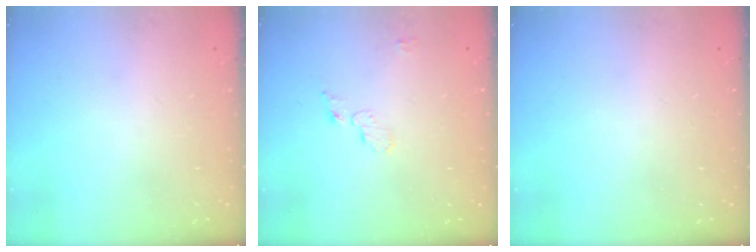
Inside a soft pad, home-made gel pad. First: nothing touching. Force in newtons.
{"total": 4.8, "press": 4.8, "slide": 0.4}
{"total": 0.0}